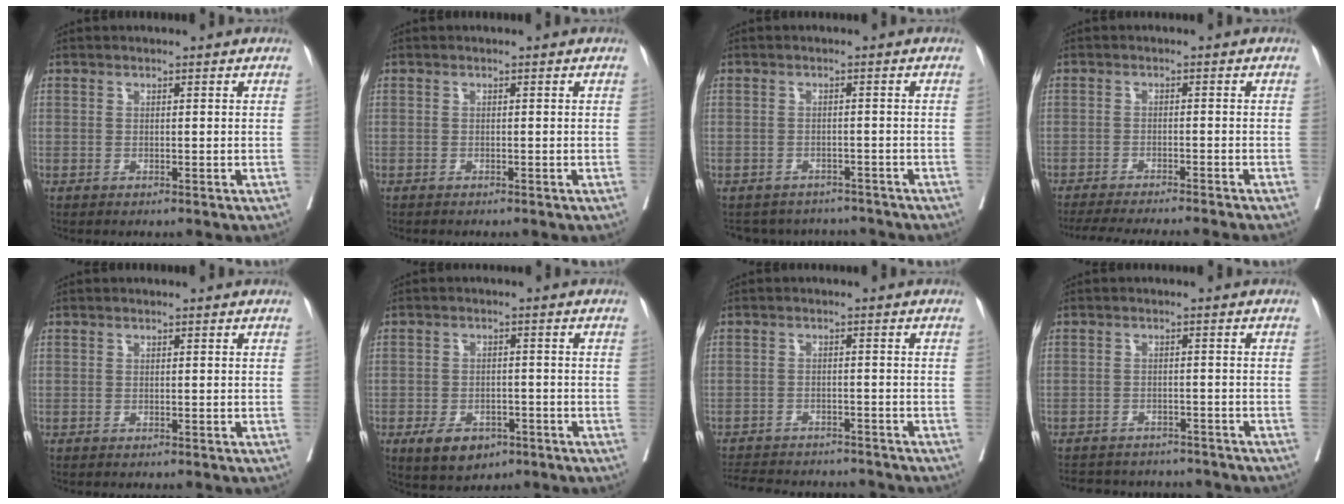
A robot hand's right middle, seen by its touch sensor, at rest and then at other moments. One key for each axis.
{"total": 0.7, "fx": -0.6, "fy": 0.1, "fz": 0.1, "tx": -0.004, "ty": -0.001, "tz": -0.013}
{"total": 7.3, "fx": -6.8, "fy": 2.5, "fz": 0.0, "tx": 0.006, "ty": 0.018, "tz": -0.081}
{"total": 14.4, "fx": -13.1, "fy": 0.2, "fz": 6.0, "tx": -0.079, "ty": -0.028, "tz": -0.180}
{"total": 0.0}
{"total": 6.6, "fx": -3.8, "fy": 4.0, "fz": 3.6, "tx": -0.056, "ty": 0.001, "tz": -0.053}
{"total": 14.0, "fx": -12.8, "fy": 3.6, "fz": 4.3, "tx": -0.095, "ty": -0.001, "tz": -0.171}
{"total": 13.6, "fx": -12.3, "fy": 4.4, "fz": 3.8, "tx": -0.075, "ty": 0.008, "tz": -0.149}